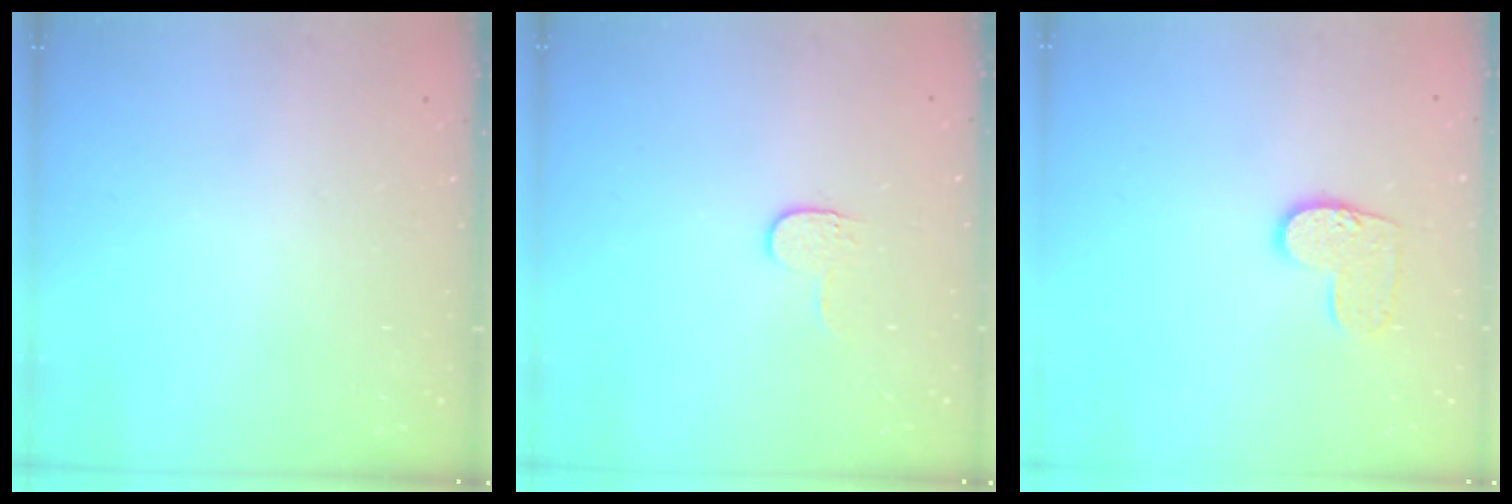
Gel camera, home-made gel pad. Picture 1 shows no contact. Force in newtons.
{"total": 4.0, "press": 4.0, "slide": 0.5}
{"total": 9.0, "press": 9.0, "slide": 0.5}